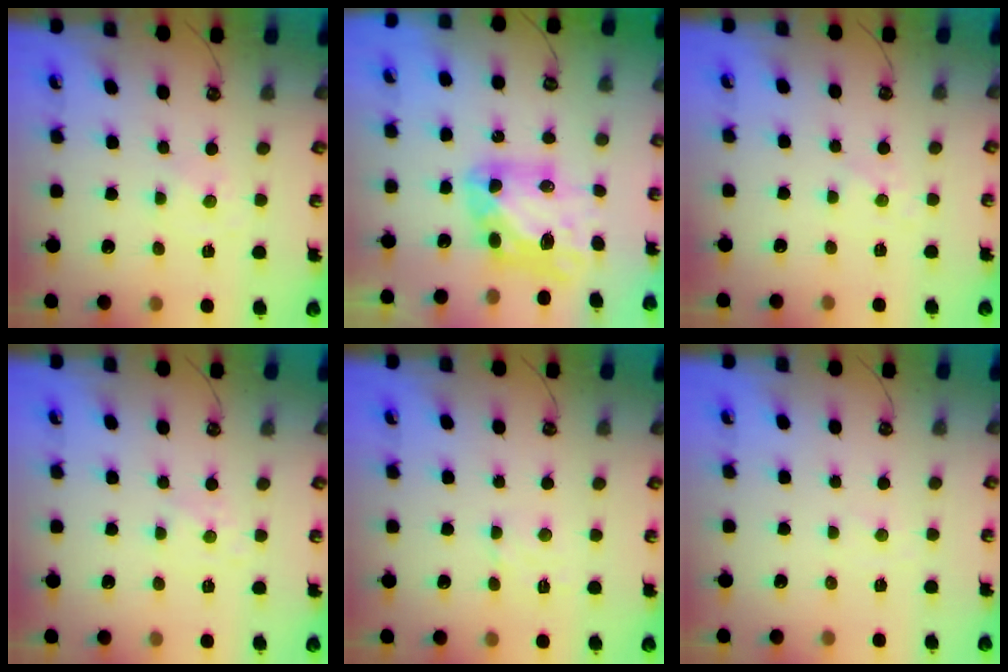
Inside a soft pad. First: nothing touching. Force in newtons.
{"total": 11.1, "press": 11.0, "slide": 1.5}
{"total": 4.1, "press": 4.1, "slide": 0.4}
{"total": 3.1, "press": 3.0, "slide": 0.4}
{"total": 2.8, "press": 2.7, "slide": 0.6}
{"total": 1.9, "press": 1.9, "slide": 0.3}